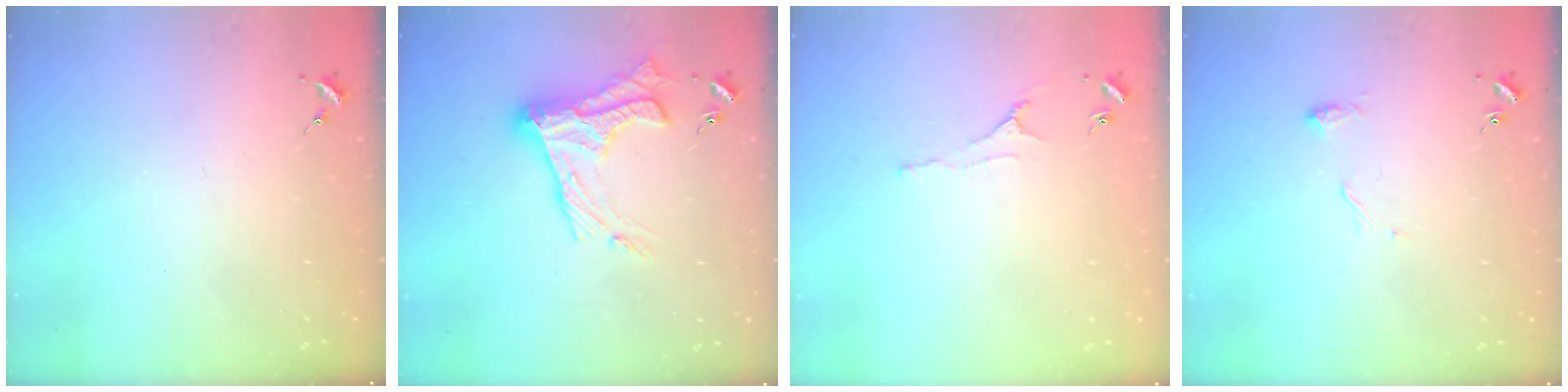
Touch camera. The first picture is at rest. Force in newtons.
{"total": 17.8, "press": 17.8, "slide": 1.0}
{"total": 3.0, "press": 2.9, "slide": 0.6}
{"total": 7.5, "press": 7.5, "slide": 0.4}